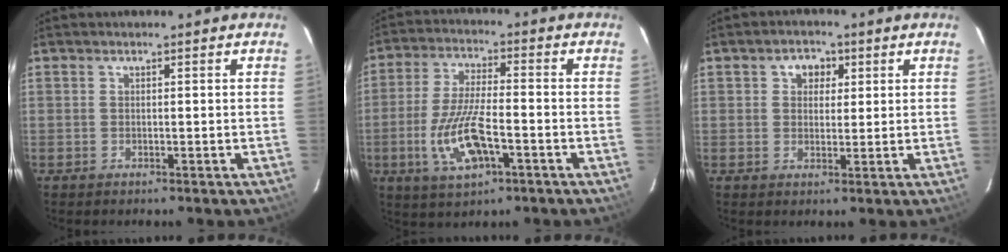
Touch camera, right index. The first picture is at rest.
{"total": 11.8, "force": [-4.1, 3.9, 10.4], "torque": [-0.217, -0.008, -0.074]}
{"total": 3.9, "force": [1.3, 3.3, 1.7], "torque": [-0.020, 0.013, 0.021]}